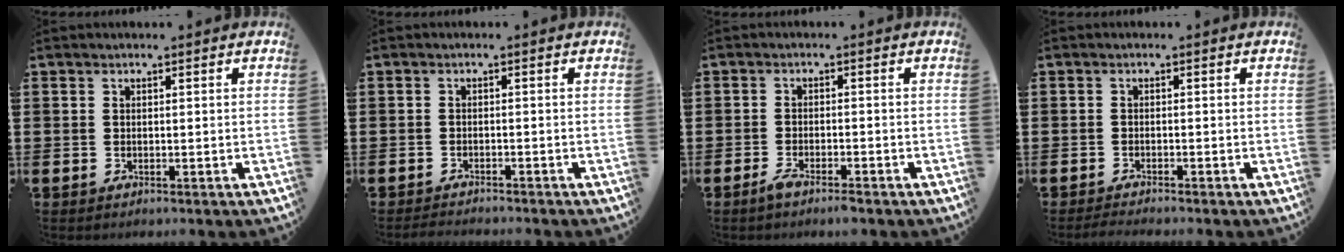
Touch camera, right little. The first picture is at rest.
{"total": 1.2, "force": [-1.2, 0.0, 0.0], "torque": [-0.003, 0.000, -0.025]}
{"total": 2.1, "force": [-1.4, 0.6, 1.5], "torque": [-0.019, 0.001, -0.028]}
{"total": 1.0, "force": [-0.9, -0.1, 0.4], "torque": [-0.006, -0.001, -0.019]}